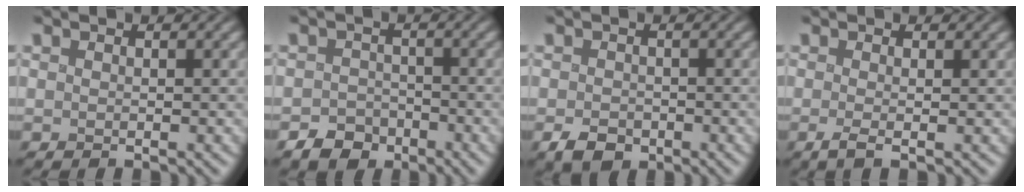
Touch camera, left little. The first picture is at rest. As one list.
[{"total": 2.8, "force": [-2.1, 1.8, 0.3], "torque": [0.009, -0.001, -0.043]}, {"total": 2.3, "force": [-1.2, 1.7, 1.0], "torque": [-0.013, -0.004, -0.026]}, {"total": 1.1, "force": [-0.2, 0.2, 1.1], "torque": [-0.013, -0.003, -0.008]}]